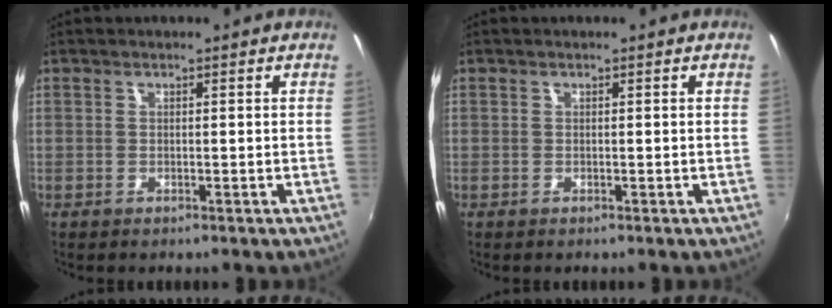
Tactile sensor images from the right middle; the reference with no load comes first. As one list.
[{"total": 0.0}]